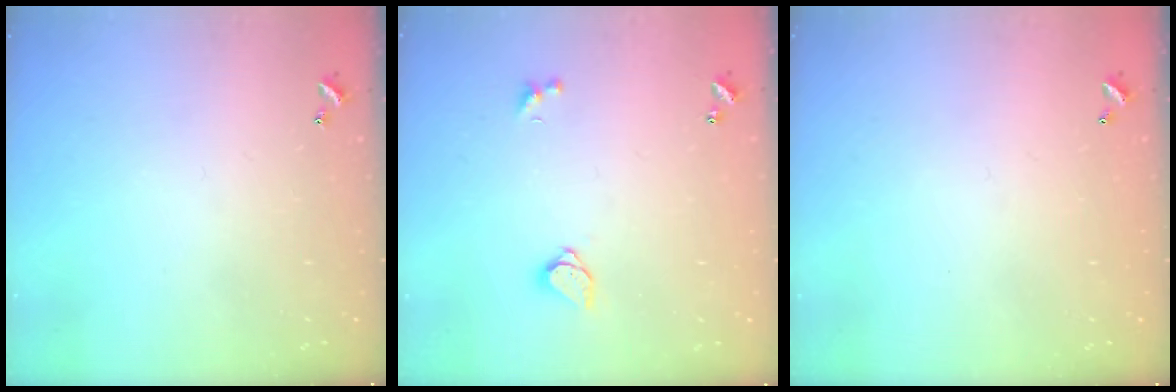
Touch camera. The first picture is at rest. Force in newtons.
{"total": 1.6, "press": 1.5, "slide": 0.4}
{"total": 2.7, "press": 2.7, "slide": 0.1}